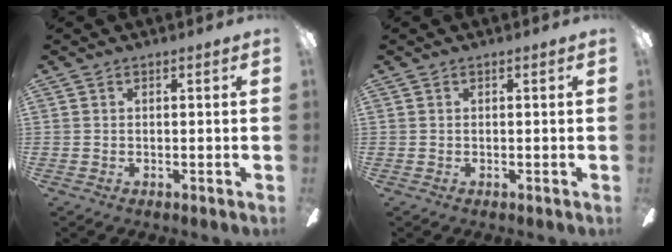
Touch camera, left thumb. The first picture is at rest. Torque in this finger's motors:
{"motor_torque": [0.00, 0.01, 0.08, -0.09, 0.00]}